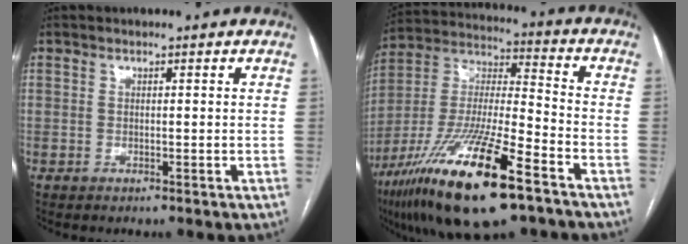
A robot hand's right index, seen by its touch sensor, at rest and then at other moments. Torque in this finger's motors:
{"motor_torque": [1.72, -0.42, 1.05, 0.21]}